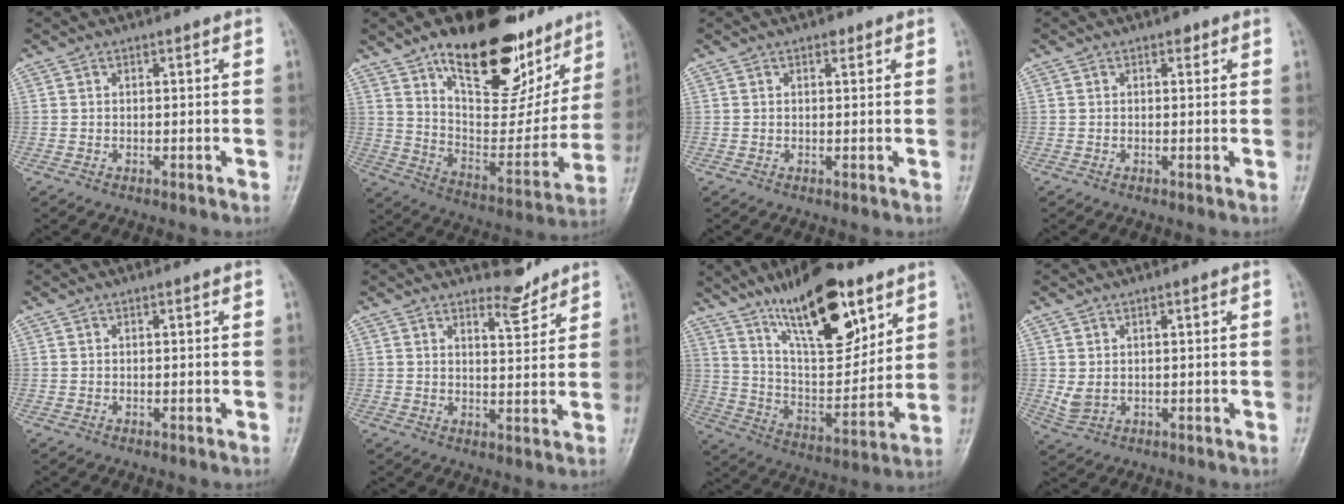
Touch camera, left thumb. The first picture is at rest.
{"total": 28.3, "force": [17.3, 13.0, 18.2], "torque": [-0.215, -0.052, 0.269]}
{"total": 1.2, "force": [0.8, 0.7, 0.6], "torque": [-0.004, -0.003, 0.008]}
{"total": 1.1, "force": [0.6, 0.8, 0.6], "torque": [0.002, -0.001, 0.005]}
{"total": 0.0}
{"total": 3.9, "force": [3.7, 1.1, 0.9], "torque": [-0.003, -0.037, 0.062]}
{"total": 20.4, "force": [12.7, 7.7, 14.0], "torque": [-0.184, -0.067, 0.224]}
{"total": 3.4, "force": [0.7, 2.2, 2.4], "torque": [-0.046, -0.004, 0.023]}